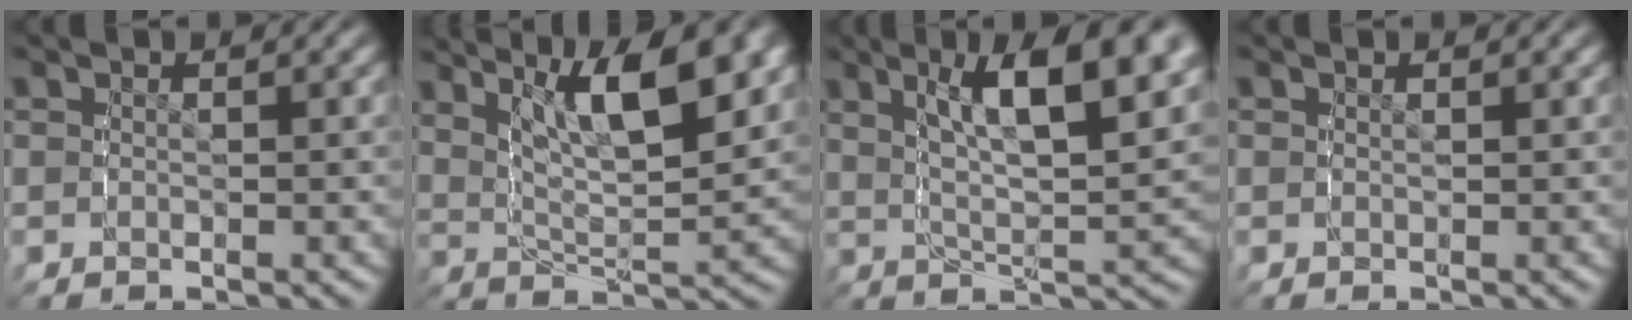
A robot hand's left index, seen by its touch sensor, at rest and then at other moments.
{"total": 9.2, "force": [3.6, 4.5, 7.1], "torque": [-0.125, -0.002, 0.049]}
{"total": 7.8, "force": [2.5, 2.3, 7.0], "torque": [-0.116, -0.003, 0.038]}
{"total": 0.0}